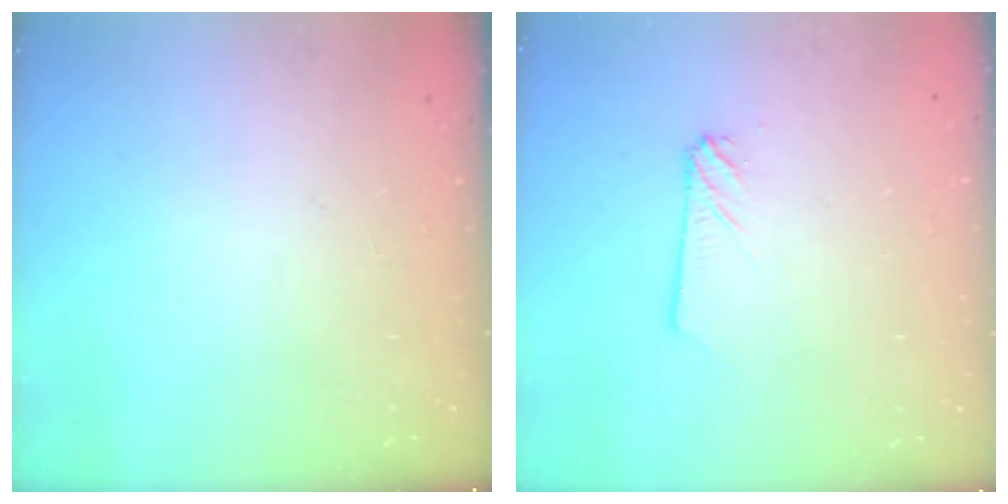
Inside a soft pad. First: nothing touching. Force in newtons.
{"total": 2.7, "press": 2.7, "slide": 0.2}